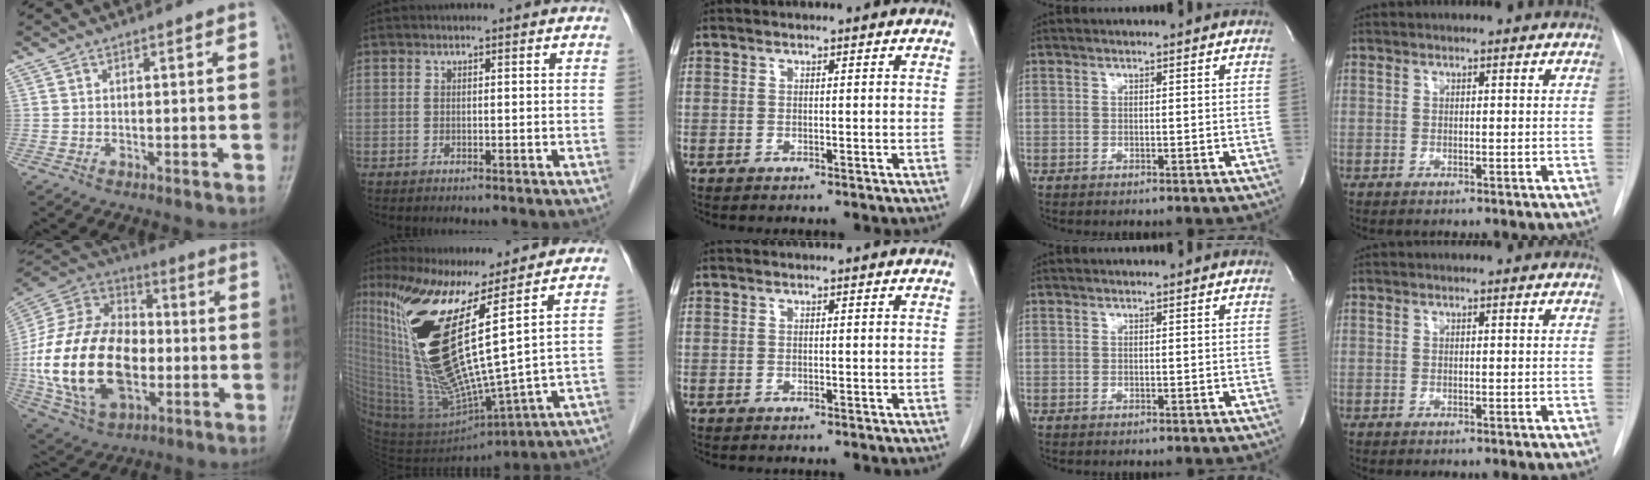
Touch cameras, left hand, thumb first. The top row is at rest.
{"thumb": {"total": 26.8, "force": [-3.7, 17.6, 19.8], "torque": [-0.368, 0.014, -0.055]}, "index": {"total": 18.3, "force": [7.2, 0.3, 16.8], "torque": [-0.328, -0.034, 0.137]}}